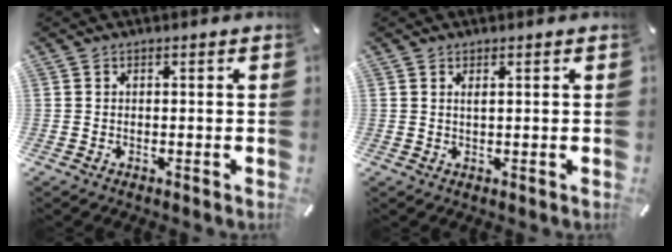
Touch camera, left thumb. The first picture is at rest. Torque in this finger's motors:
{"motor_torque": [-0.12, -0.02, -0.05, -0.06, -0.01]}